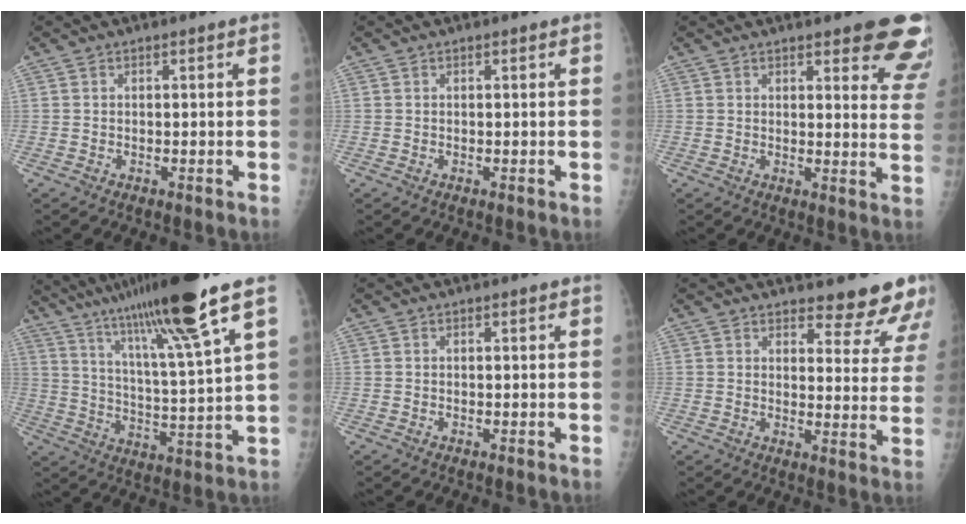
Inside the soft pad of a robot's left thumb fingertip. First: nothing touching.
{"total": 0.0}
{"total": 12.3, "force": [9.4, 3.4, 7.2], "torque": [-0.042, -0.051, 0.090]}
{"total": 20.0, "force": [12.7, 0.5, 15.5], "torque": [-0.253, -0.048, 0.214]}
{"total": 0.0}
{"total": 10.8, "force": [10.0, 2.8, 2.9], "torque": [0.003, -0.080, 0.109]}